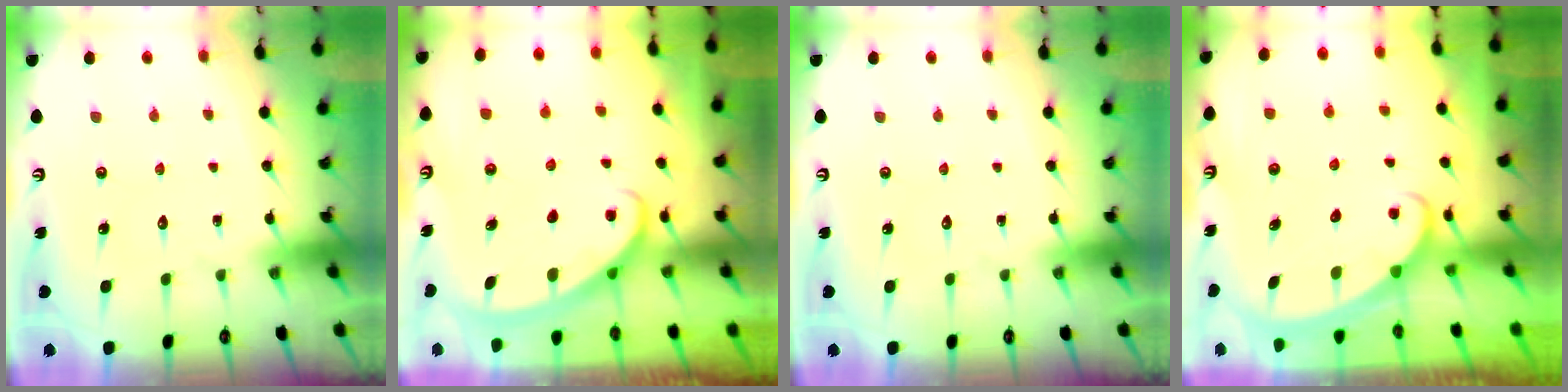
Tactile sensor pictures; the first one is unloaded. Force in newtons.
{"total": 2.8, "press": 2.8, "slide": 0.4}
{"total": 0.0}
{"total": 1.9, "press": 1.9, "slide": 0.1}